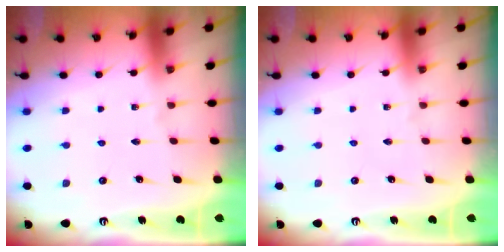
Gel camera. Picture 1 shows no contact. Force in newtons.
{"total": 0.0}